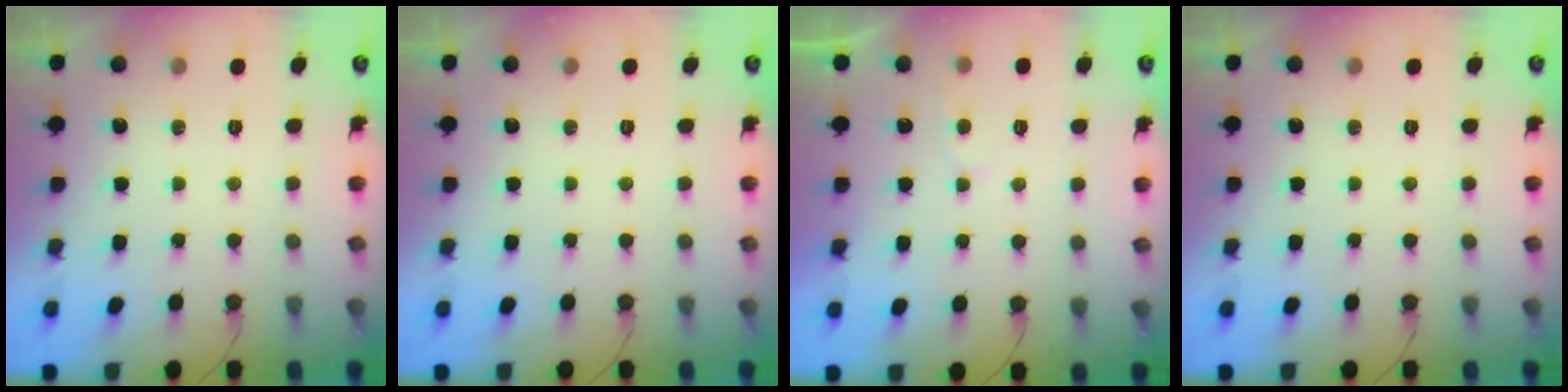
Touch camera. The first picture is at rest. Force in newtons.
{"total": 0.0}
{"total": 2.5, "press": 2.5, "slide": 0.3}
{"total": 0.0}